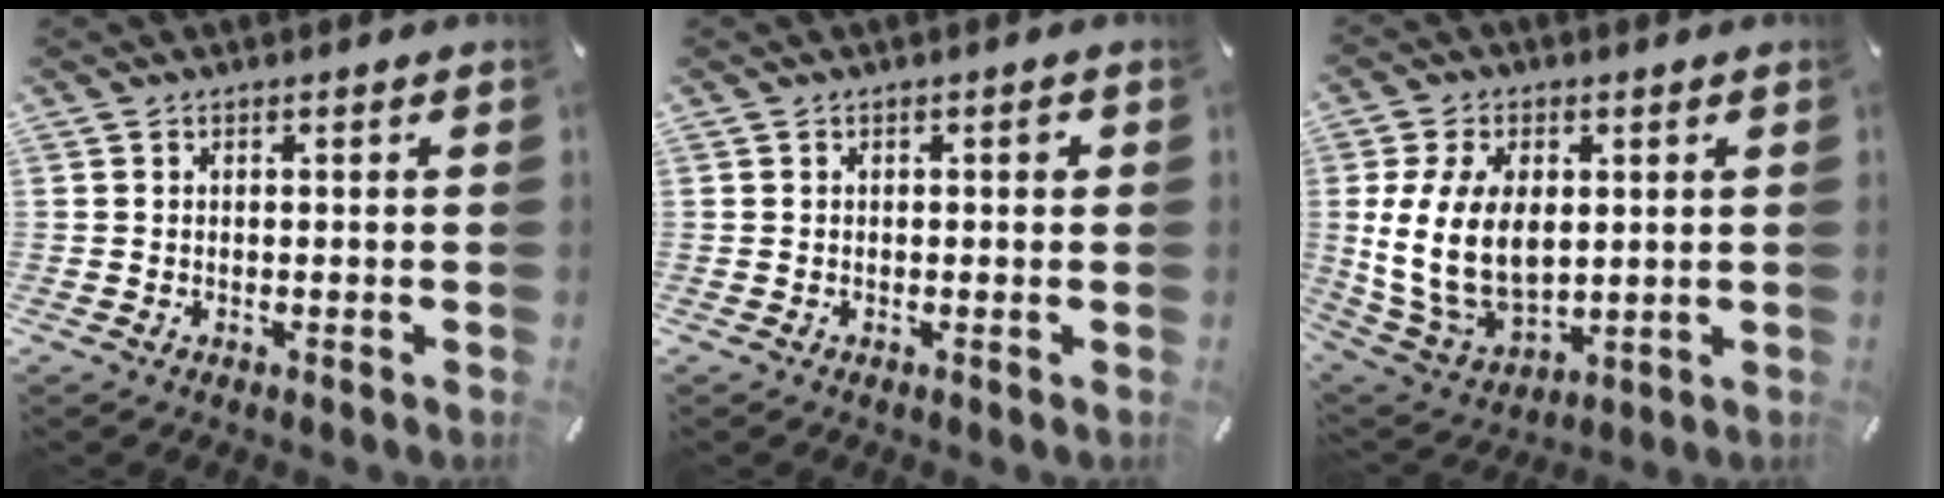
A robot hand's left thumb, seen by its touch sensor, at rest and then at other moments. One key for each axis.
{"total": 1.4, "fx": 0.2, "fy": 0.6, "fz": 1.2, "tx": -0.016, "ty": 0.003, "tz": 0.000}
{"total": 15.6, "fx": 2.0, "fy": 10.7, "fz": 11.1, "tx": -0.241, "ty": -0.002, "tz": 0.039}